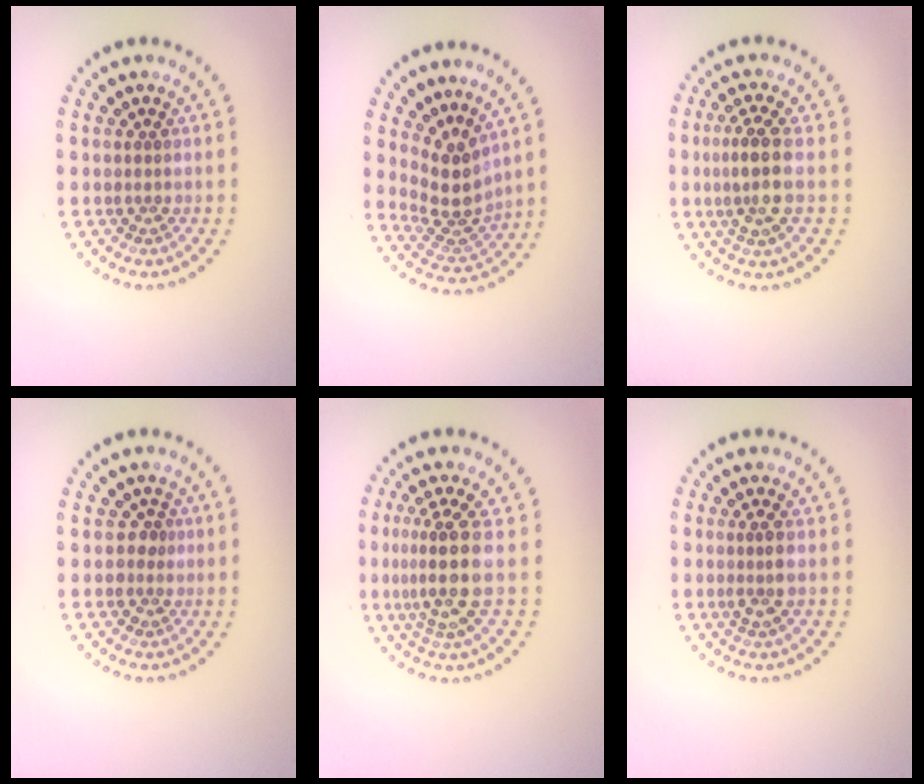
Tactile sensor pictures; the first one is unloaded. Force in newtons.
{"total": 3.6, "press": 2.7, "slide": 2.5}
{"total": 3.5, "press": 3.2, "slide": 1.4}
{"total": 1.1, "press": 1.0, "slide": 0.4}
{"total": 4.3, "press": 3.5, "slide": 2.6}
{"total": 1.7, "press": 1.4, "slide": 0.9}